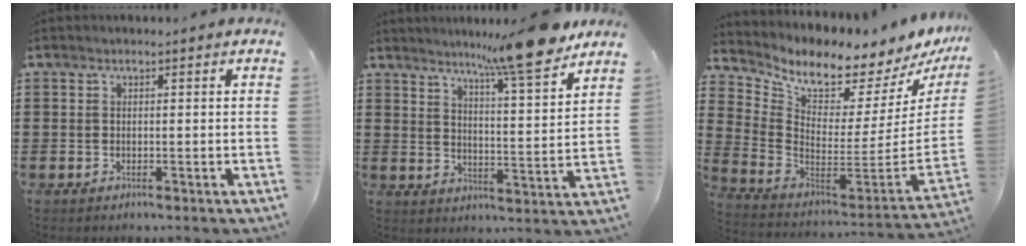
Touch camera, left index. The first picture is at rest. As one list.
[{"total": 11.0, "force": [9.5, -0.6, 5.4], "torque": [-0.093, -0.057, 0.157]}, {"total": 5.9, "force": [5.5, 1.1, 1.8], "torque": [-0.069, -0.070, 0.089]}]